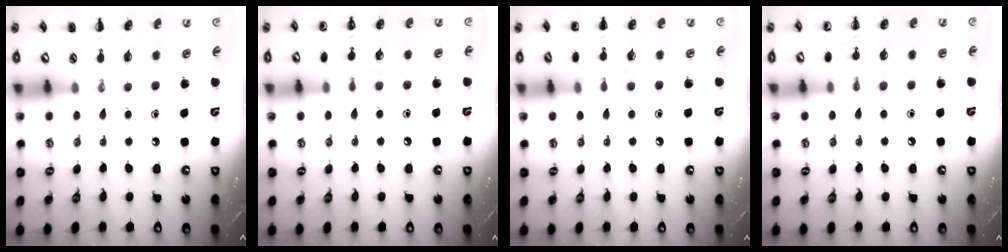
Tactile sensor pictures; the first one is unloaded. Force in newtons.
{"total": 6.6, "press": 6.3, "slide": 1.9}
{"total": 6.7, "press": 6.4, "slide": 2.0}
{"total": 6.5, "press": 6.2, "slide": 1.9}